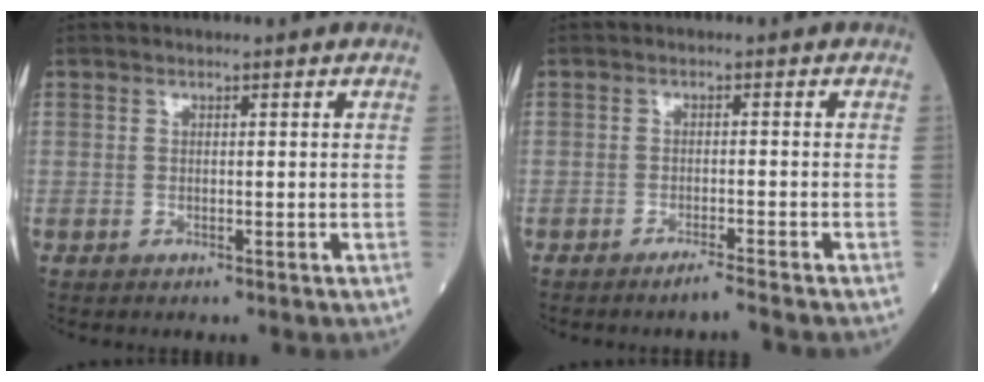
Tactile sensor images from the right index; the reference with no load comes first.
{"total": 2.4, "force": [-2.0, -0.6, 1.1], "torque": [-0.020, -0.001, -0.034]}